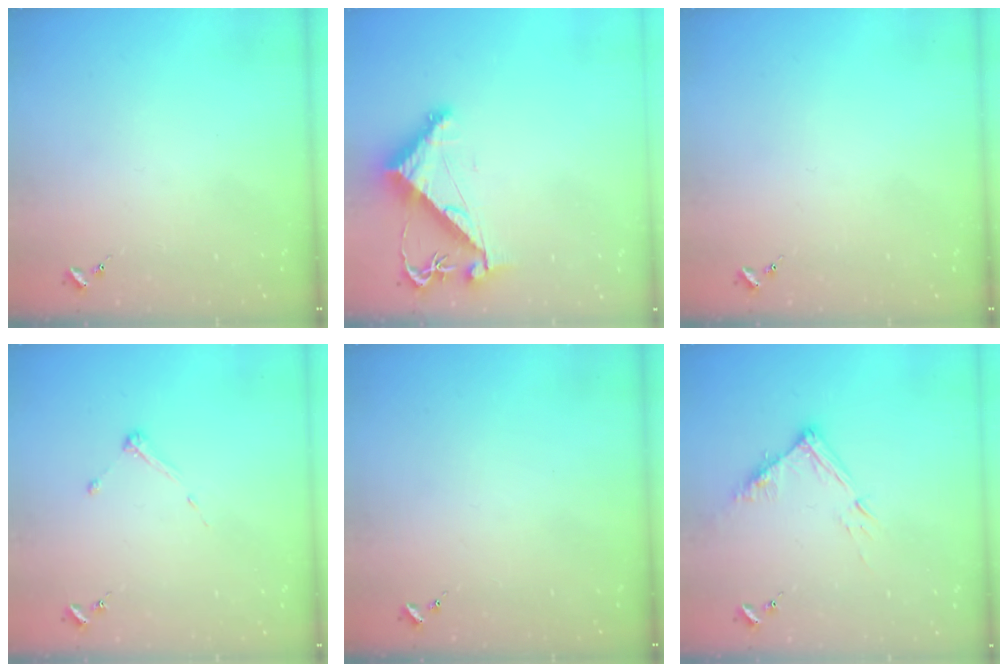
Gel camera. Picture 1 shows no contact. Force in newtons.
{"total": 8.0, "press": 8.0, "slide": 0.7}
{"total": 0.0}
{"total": 3.2, "press": 3.2, "slide": 0.4}
{"total": 0.0}
{"total": 10.5, "press": 10.5, "slide": 0.8}